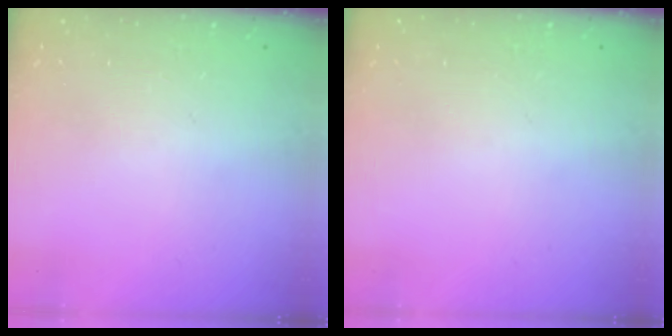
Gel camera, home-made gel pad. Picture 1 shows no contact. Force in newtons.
{"total": 0.0}